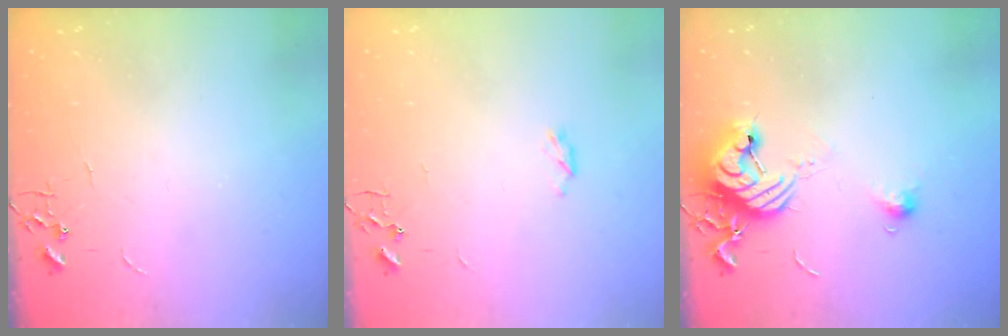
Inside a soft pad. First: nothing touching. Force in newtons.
{"total": 3.5, "press": 3.4, "slide": 0.6}
{"total": 12.3, "press": 12.2, "slide": 1.3}